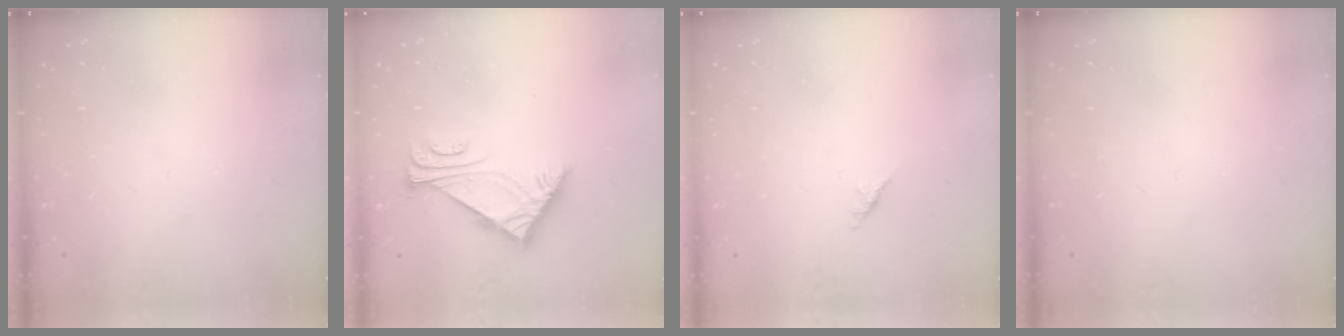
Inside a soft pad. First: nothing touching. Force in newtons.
{"total": 6.6, "press": 6.5, "slide": 1.2}
{"total": 1.4, "press": 1.3, "slide": 0.4}
{"total": 0.0}